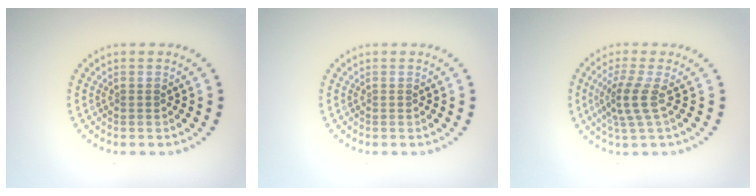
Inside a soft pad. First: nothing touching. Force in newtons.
{"total": 0.0}
{"total": 2.9, "press": 2.3, "slide": 1.8}